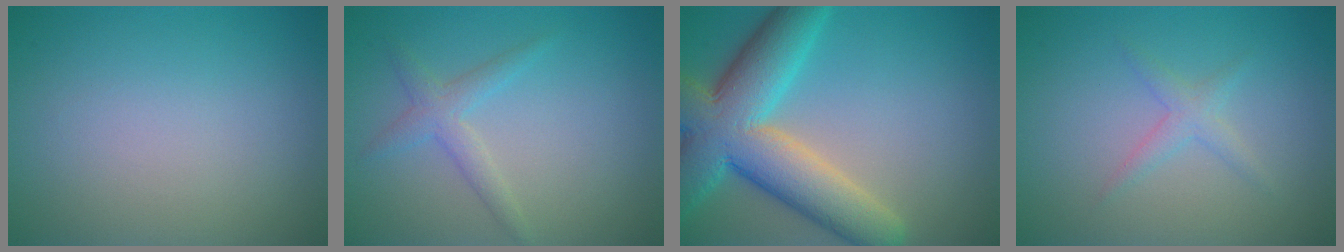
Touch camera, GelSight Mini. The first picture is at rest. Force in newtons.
{"total": 2.1, "press": 2.1, "slide": 0.1}
{"total": 10.7, "press": 10.6, "slide": 0.6}
{"total": 1.4, "press": 1.4, "slide": 0.1}